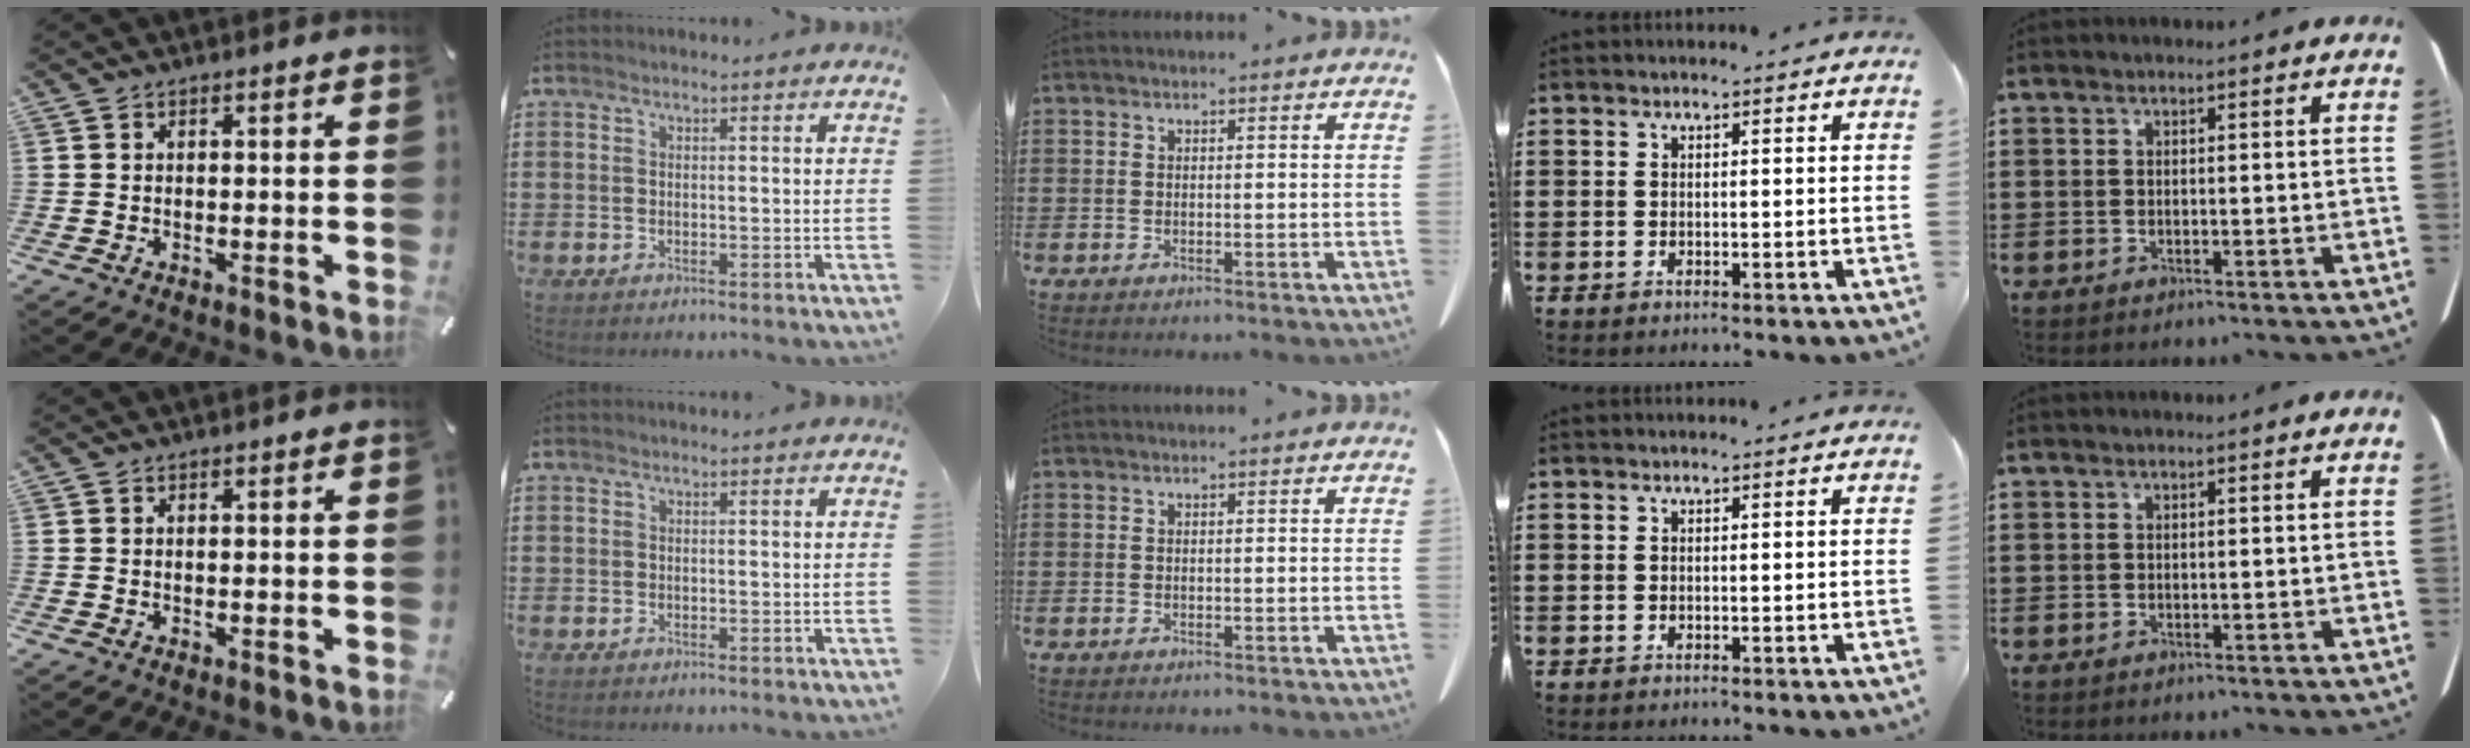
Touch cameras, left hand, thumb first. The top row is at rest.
{}